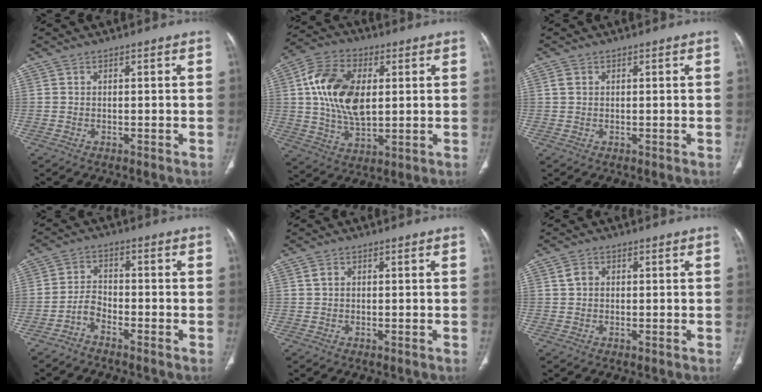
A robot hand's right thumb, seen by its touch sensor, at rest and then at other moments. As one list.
[{"total": 15.7, "force": [2.6, 9.2, 12.4], "torque": [-0.224, 0.000, 0.047]}, {"total": 1.1, "force": [0.3, 0.9, 0.6], "torque": [-0.013, 0.005, 0.007]}, {"total": 3.3, "force": [-2.5, 1.5, 1.5], "torque": [-0.023, 0.026, -0.052]}, {"total": 1.2, "force": [0.3, 0.9, 0.8], "torque": [-0.015, 0.000, 0.005]}, {"total": 2.2, "force": [0.5, 1.7, 1.2], "torque": [-0.018, 0.005, 0.009]}]